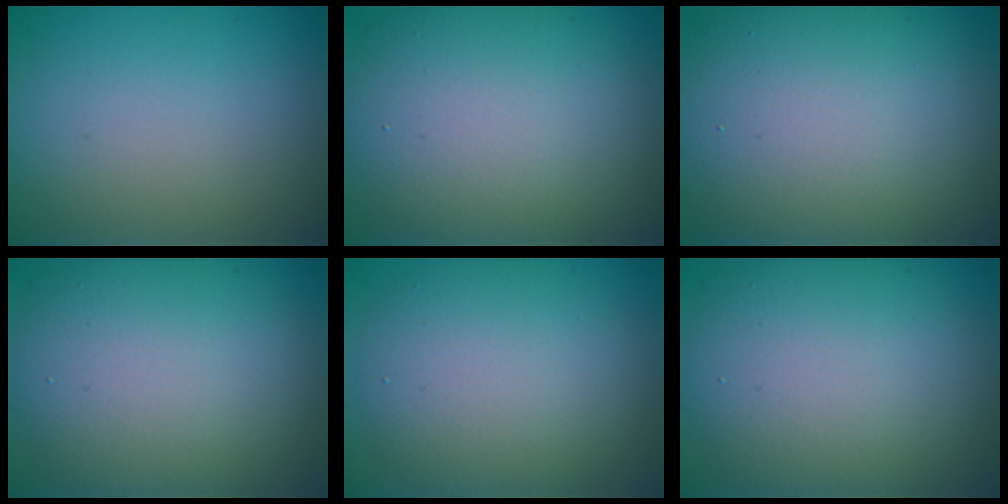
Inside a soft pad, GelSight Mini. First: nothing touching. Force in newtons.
{"total": 10.4, "press": 10.3, "slide": 0.9}
{"total": 13.7, "press": 13.7, "slide": 0.7}
{"total": 9.8, "press": 9.8, "slide": 0.6}
{"total": 6.9, "press": 6.9, "slide": 0.5}
{"total": 9.8, "press": 9.8, "slide": 0.6}